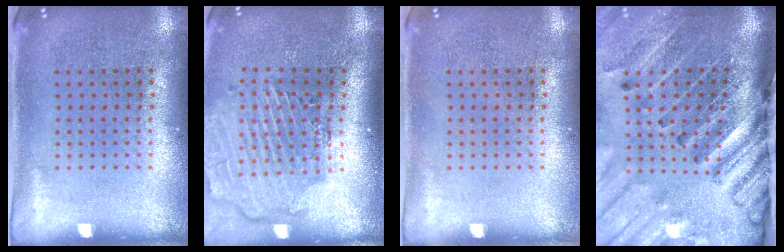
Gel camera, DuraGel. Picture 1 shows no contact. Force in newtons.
{"total": 2.8, "press": 2.3, "slide": 1.7}
{"total": 0.0}
{"total": 4.7, "press": 3.3, "slide": 3.3}